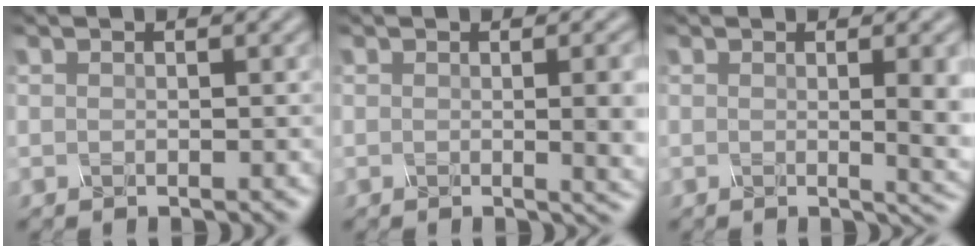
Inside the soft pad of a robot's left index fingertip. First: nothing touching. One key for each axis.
{"total": 5.4, "fx": 0.0, "fy": 2.0, "fz": 5.0, "tx": -0.040, "ty": -0.003, "tz": 0.004}
{"total": 5.9, "fx": 0.1, "fy": 2.0, "fz": 5.6, "tx": -0.050, "ty": -0.005, "tz": 0.006}